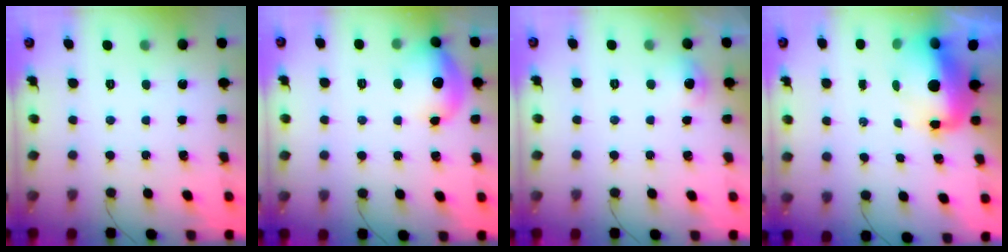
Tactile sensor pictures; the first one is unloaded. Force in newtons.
{"total": 12.5, "press": 12.4, "slide": 1.4}
{"total": 5.4, "press": 5.1, "slide": 1.7}
{"total": 10.6, "press": 10.4, "slide": 2.1}